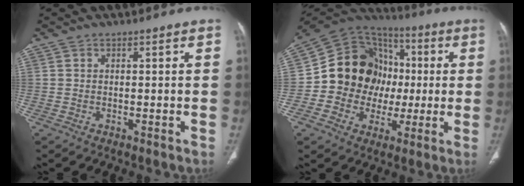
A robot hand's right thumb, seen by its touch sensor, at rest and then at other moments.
{"total": 19.3, "force": [-0.1, 16.5, 10.0], "torque": [-0.124, 0.039, 0.000]}